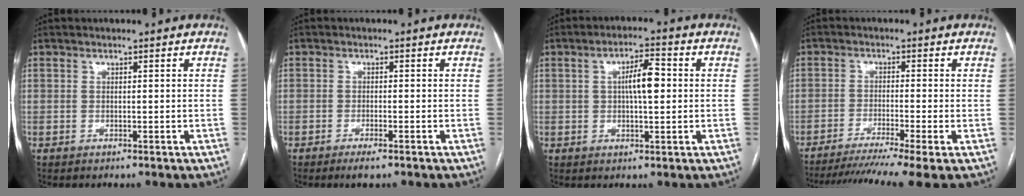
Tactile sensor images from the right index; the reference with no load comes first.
{"total": 2.5, "force": [-1.7, 0.3, 1.8], "torque": [-0.031, -0.003, -0.027]}
{"total": 5.7, "force": [0.6, 1.4, 5.5], "torque": [-0.096, 0.012, 0.010]}
{"total": 10.7, "force": [-8.1, -1.3, 6.8], "torque": [-0.103, -0.022, -0.126]}